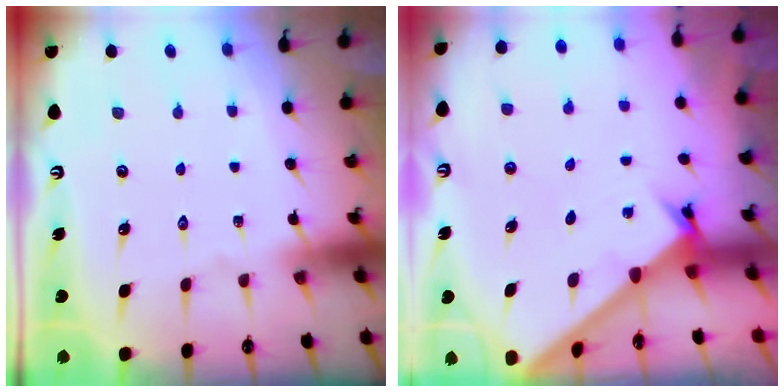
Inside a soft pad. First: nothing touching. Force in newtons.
{"total": 1.7, "press": 1.7, "slide": 0.2}